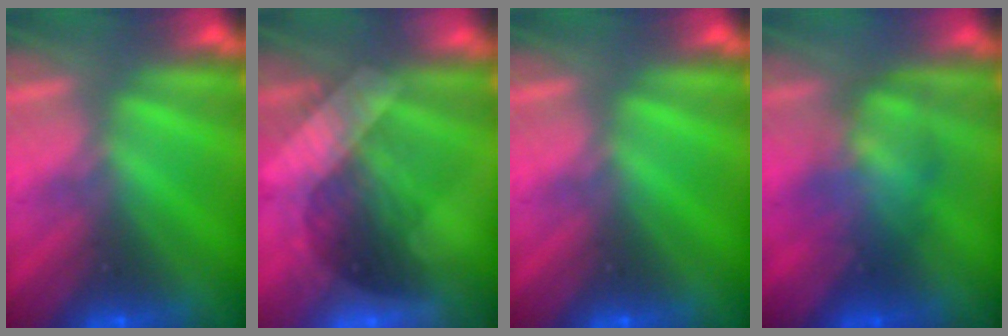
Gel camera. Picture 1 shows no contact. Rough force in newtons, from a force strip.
{"total": 3.0}
{"total": 0.0}
{"total": 3.8}